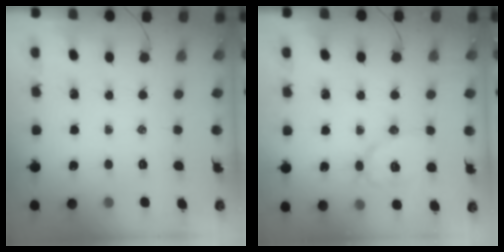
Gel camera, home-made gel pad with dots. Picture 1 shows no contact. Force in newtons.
{"total": 10.6, "press": 10.5, "slide": 0.4}